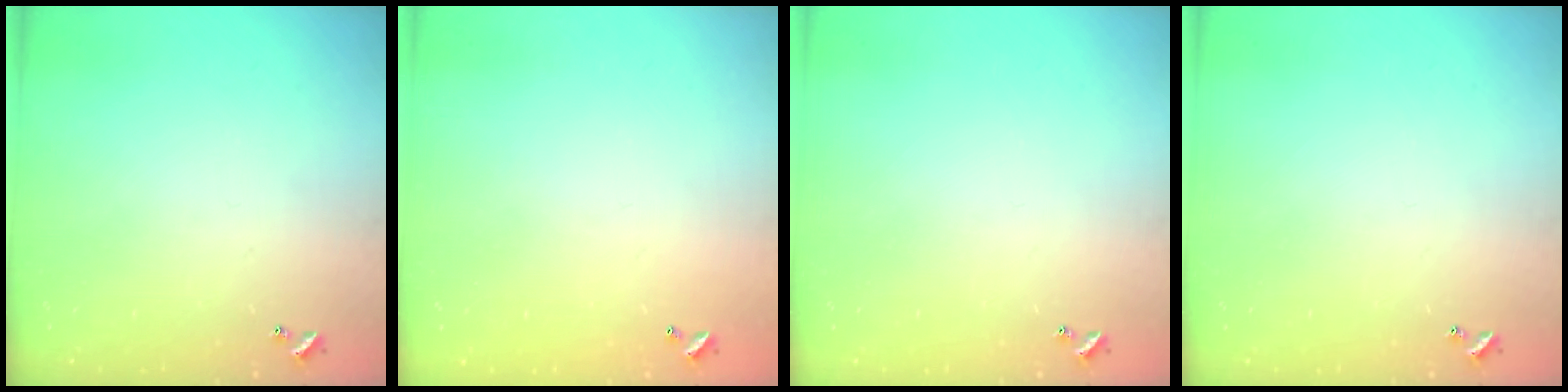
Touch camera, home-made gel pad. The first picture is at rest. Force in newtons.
{"total": 2.8, "press": 2.8, "slide": 0.1}
{"total": 0.0}
{"total": 0.0}